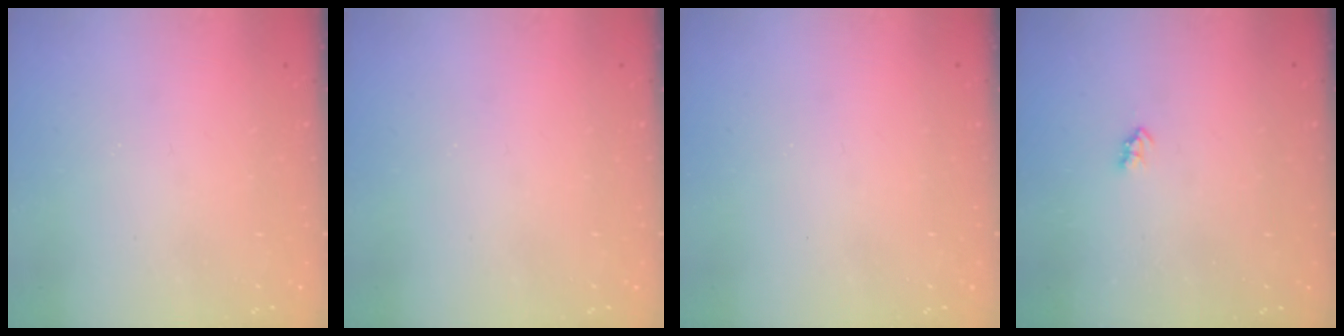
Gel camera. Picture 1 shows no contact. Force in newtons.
{"total": 0.0}
{"total": 0.0}
{"total": 2.4, "press": 2.4, "slide": 0.4}